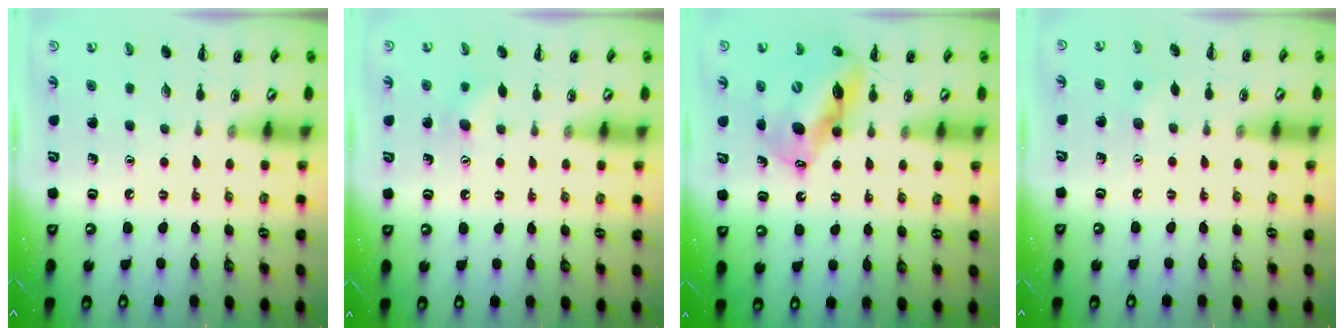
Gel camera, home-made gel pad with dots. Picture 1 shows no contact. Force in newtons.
{"total": 6.1, "press": 5.9, "slide": 1.3}
{"total": 13.7, "press": 13.1, "slide": 4.0}
{"total": 4.5, "press": 4.4, "slide": 1.0}